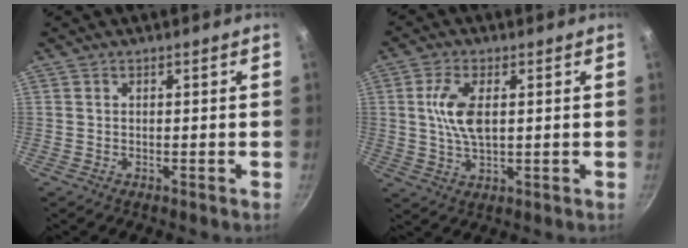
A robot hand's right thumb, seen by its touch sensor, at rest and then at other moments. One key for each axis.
{"total": 7.7, "fx": 1.3, "fy": 3.7, "fz": 6.6, "tx": -0.130, "ty": 0.001, "tz": 0.027}